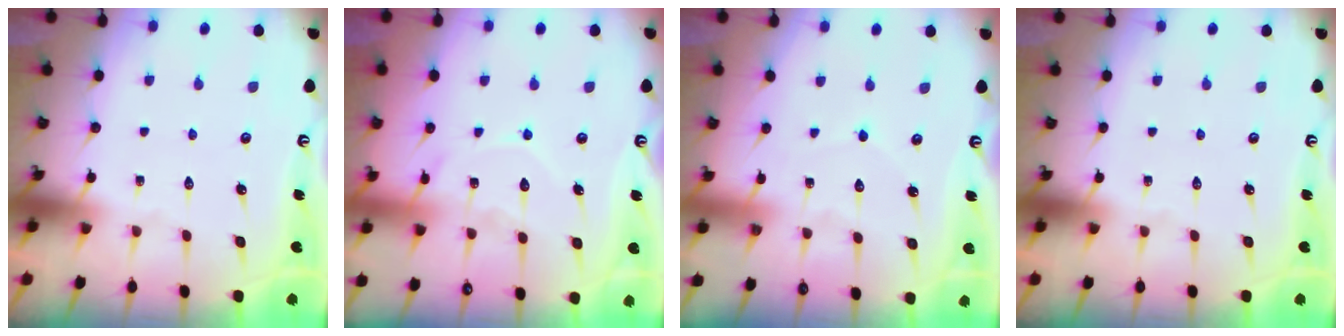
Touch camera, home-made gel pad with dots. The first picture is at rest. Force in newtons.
{"total": 10.8, "press": 10.8, "slide": 0.9}
{"total": 2.7, "press": 2.6, "slide": 0.3}
{"total": 0.0}